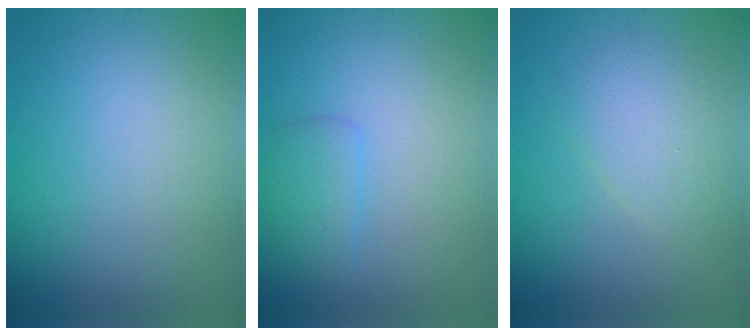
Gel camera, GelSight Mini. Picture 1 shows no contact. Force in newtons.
{"total": 1.9, "press": 1.9, "slide": 0.1}
{"total": 3.0, "press": 3.0, "slide": 0.2}